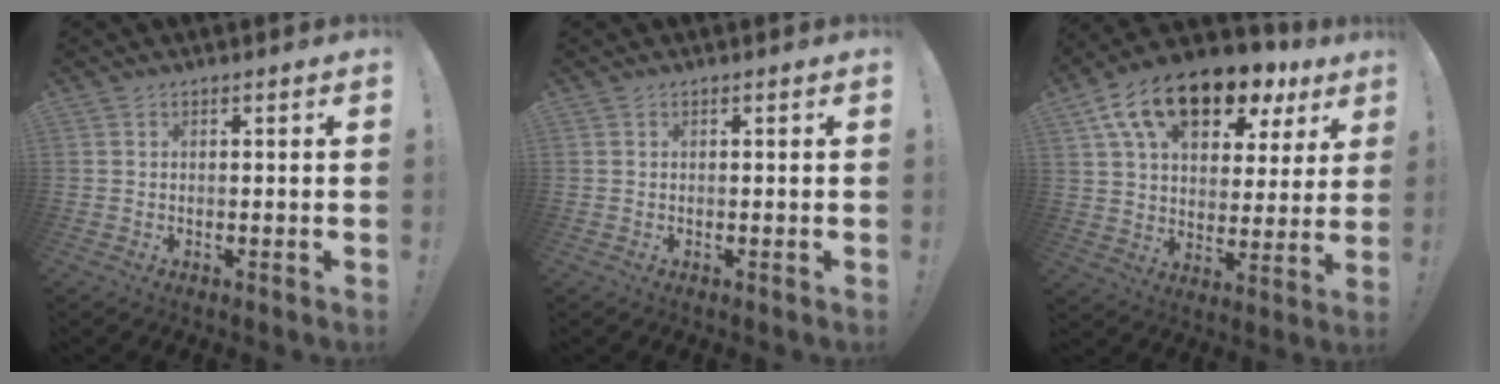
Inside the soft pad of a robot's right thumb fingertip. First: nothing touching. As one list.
[{"total": 0.0}, {"total": 18.0, "force": [11.4, 9.2, 10.5], "torque": [-0.175, -0.065, 0.203]}]